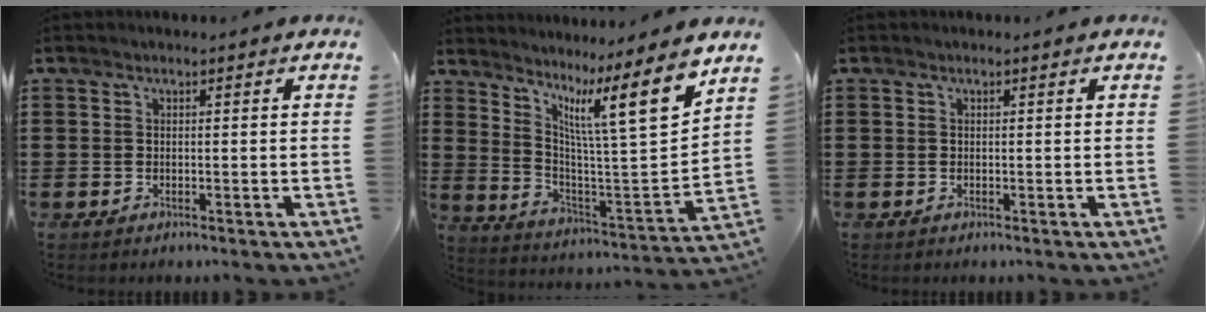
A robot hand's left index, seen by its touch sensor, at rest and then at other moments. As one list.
[{"total": 11.7, "force": [7.9, 1.0, 8.6], "torque": [-0.152, -0.069, 0.117]}, {"total": 0.0}]